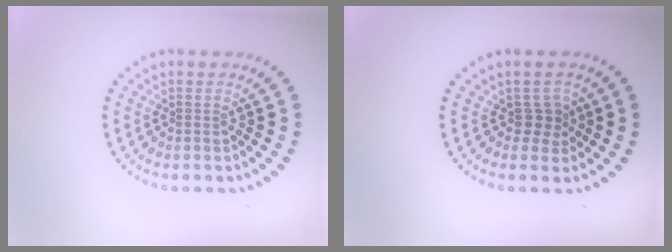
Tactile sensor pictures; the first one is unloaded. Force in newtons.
{"total": 1.6, "press": 1.3, "slide": 0.9}